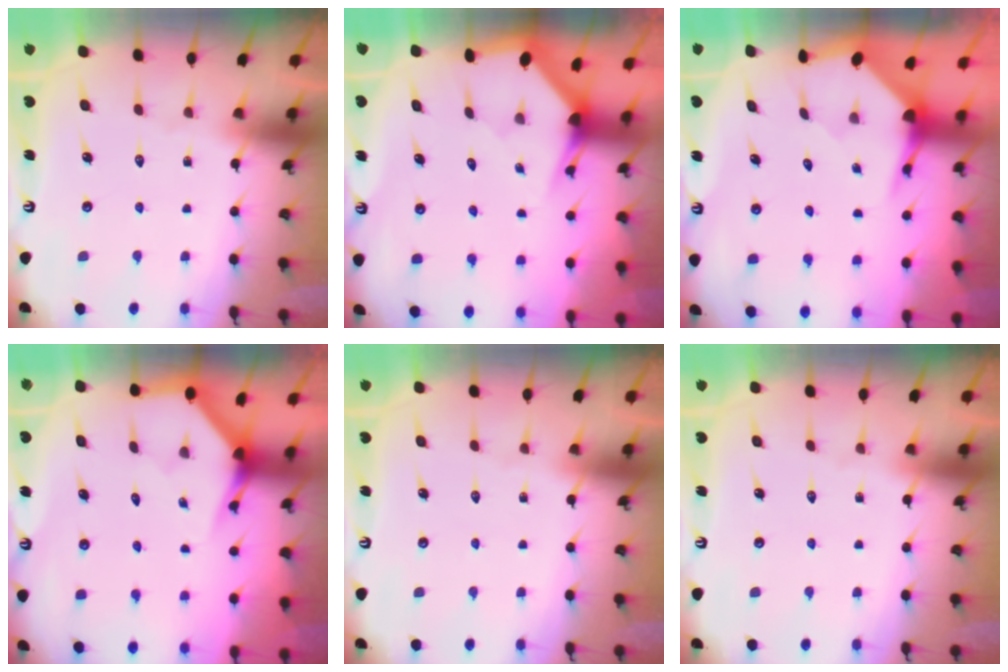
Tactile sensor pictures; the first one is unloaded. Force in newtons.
{"total": 2.9, "press": 2.9, "slide": 0.1}
{"total": 3.5, "press": 3.5, "slide": 0.4}
{"total": 3.8, "press": 3.8, "slide": 0.4}
{"total": 0.0}
{"total": 0.0}